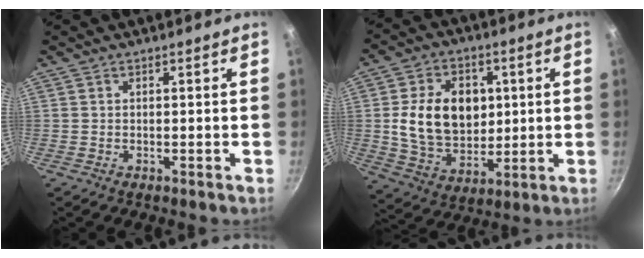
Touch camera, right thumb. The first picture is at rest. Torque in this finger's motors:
{"motor_torque": [-0.51, 1.13, 0.97, -0.22, 0.33]}